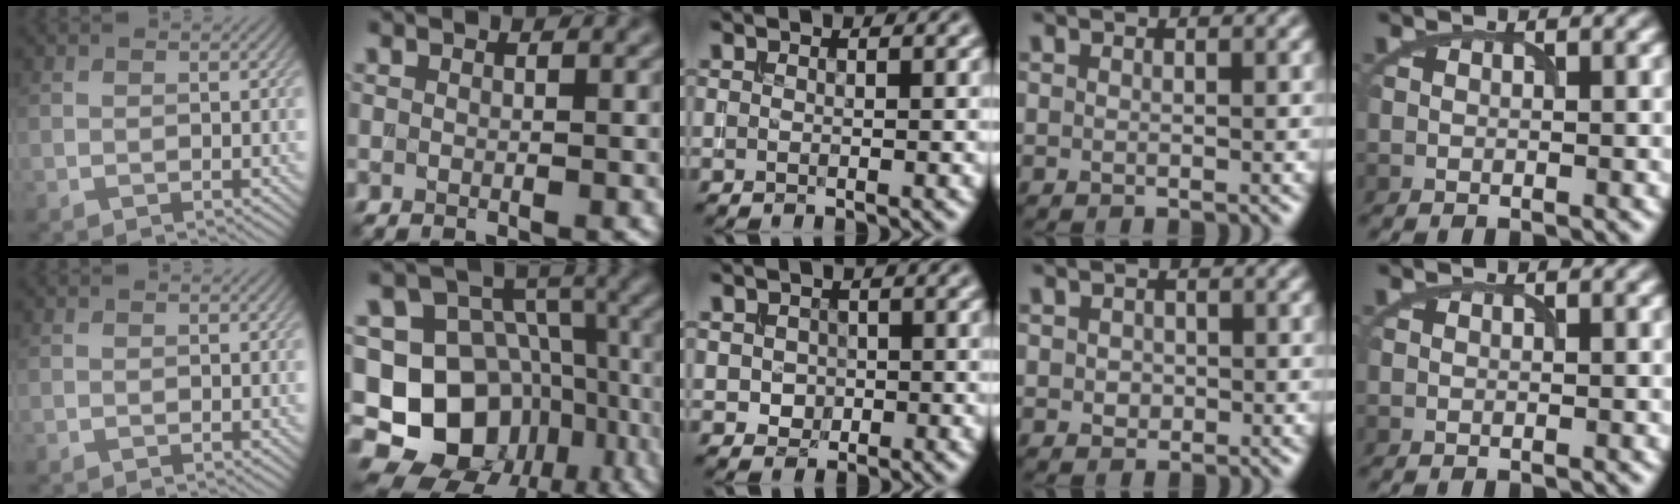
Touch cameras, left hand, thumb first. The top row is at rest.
{"index": {"total": 16.6, "force": [-6.6, 13.8, 6.3], "torque": [-0.118, -0.004, -0.103]}, "middle": {"total": 1.2, "force": [-0.1, 1.2, 0.4], "torque": [-0.005, -0.003, 0.000]}, "ring": {"total": 1.0, "force": [0.0, 0.9, 0.4], "torque": [-0.005, -0.003, -0.001]}}